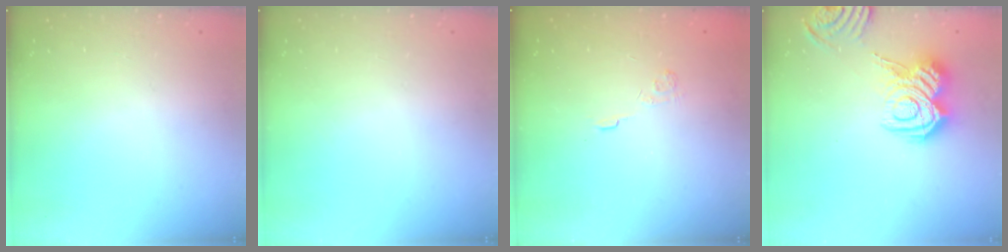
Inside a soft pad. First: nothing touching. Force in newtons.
{"total": 0.0}
{"total": 2.3, "press": 1.8, "slide": 1.4}
{"total": 15.6, "press": 15.6, "slide": 0.6}